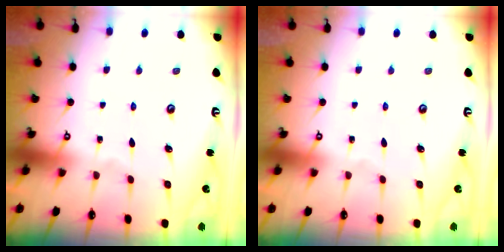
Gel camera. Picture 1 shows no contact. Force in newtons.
{"total": 0.0}